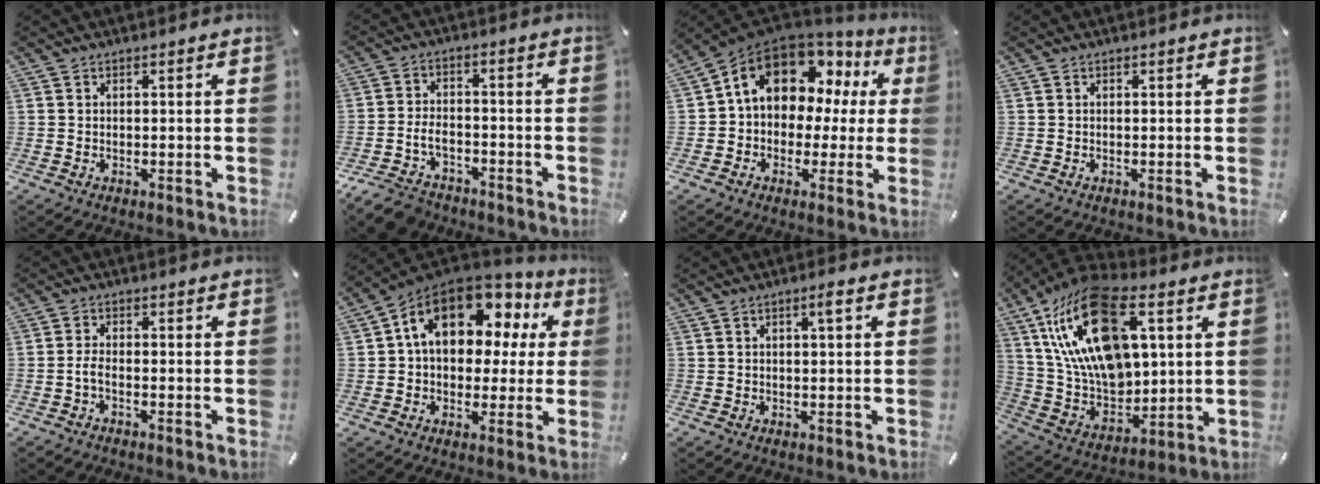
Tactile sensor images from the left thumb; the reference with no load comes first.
{"total": 7.3, "force": [-4.5, 4.4, 3.6], "torque": [-0.080, 0.016, -0.085]}
{"total": 14.5, "force": [6.8, 10.1, 7.9], "torque": [-0.151, -0.041, 0.123]}
{"total": 0.0}
{"total": 2.5, "force": [-1.2, 0.7, 2.0], "torque": [-0.043, 0.003, -0.024]}
{"total": 16.2, "force": [6.1, 10.7, 10.5], "torque": [-0.166, -0.028, 0.111]}
{"total": 2.3, "force": [0.7, 0.4, 2.1], "torque": [-0.034, -0.001, 0.009]}
{"total": 23.7, "force": [9.4, 14.7, 16.1], "torque": [-0.343, -0.041, 0.158]}